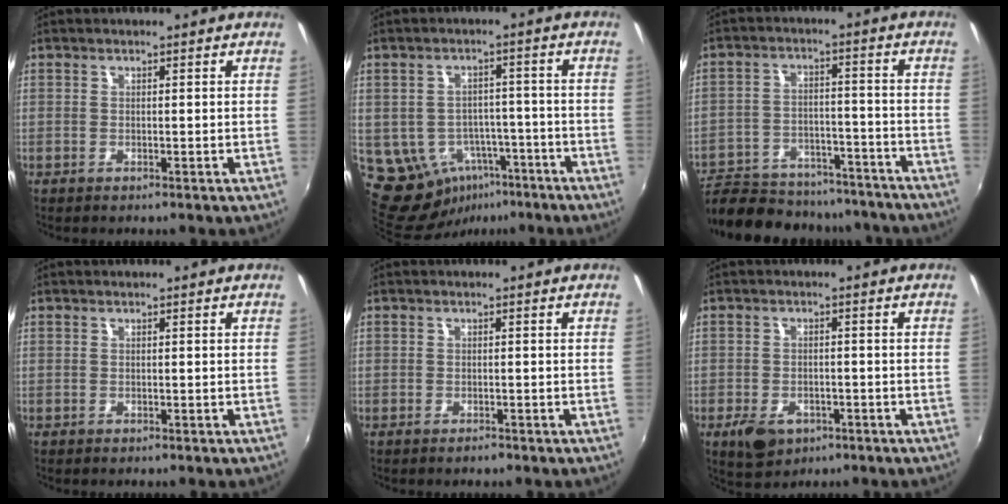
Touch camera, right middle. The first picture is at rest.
{"total": 10.1, "force": [-4.6, 7.8, 4.4], "torque": [-0.093, 0.016, -0.041]}
{"total": 25.7, "force": [-22.0, 9.0, 9.8], "torque": [-0.204, 0.005, -0.296]}
{"total": 0.0}
{"total": 1.1, "force": [-0.9, 0.6, 0.2], "torque": [-0.006, 0.001, -0.014]}
{"total": 6.4, "force": [-3.4, 4.2, 3.4], "torque": [-0.080, -0.010, -0.050]}